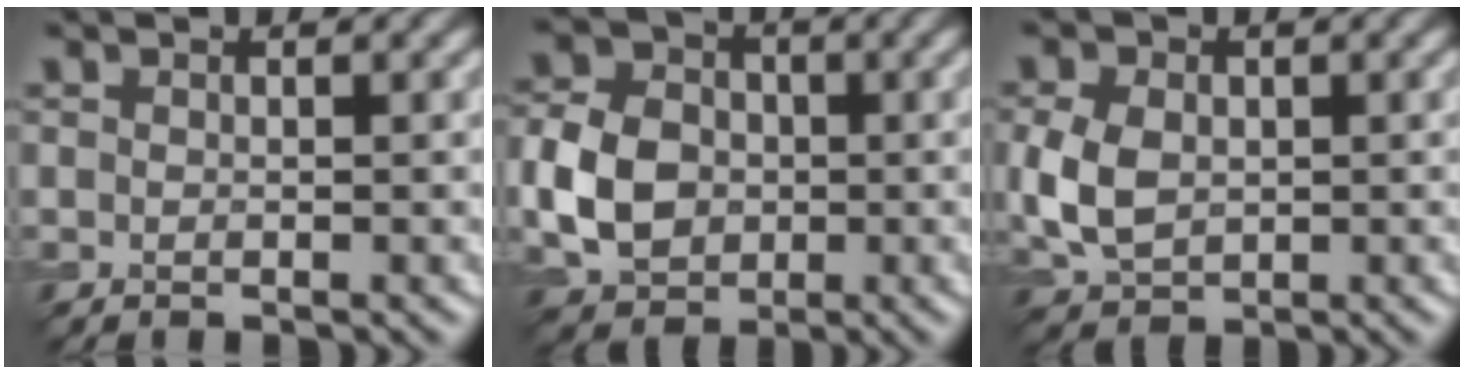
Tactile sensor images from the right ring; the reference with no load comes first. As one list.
[{"total": 6.3, "force": [-0.8, 5.1, 3.5], "torque": [-0.080, 0.003, -0.024]}, {"total": 4.6, "force": [0.1, 3.5, 3.0], "torque": [-0.075, -0.001, 0.003]}]